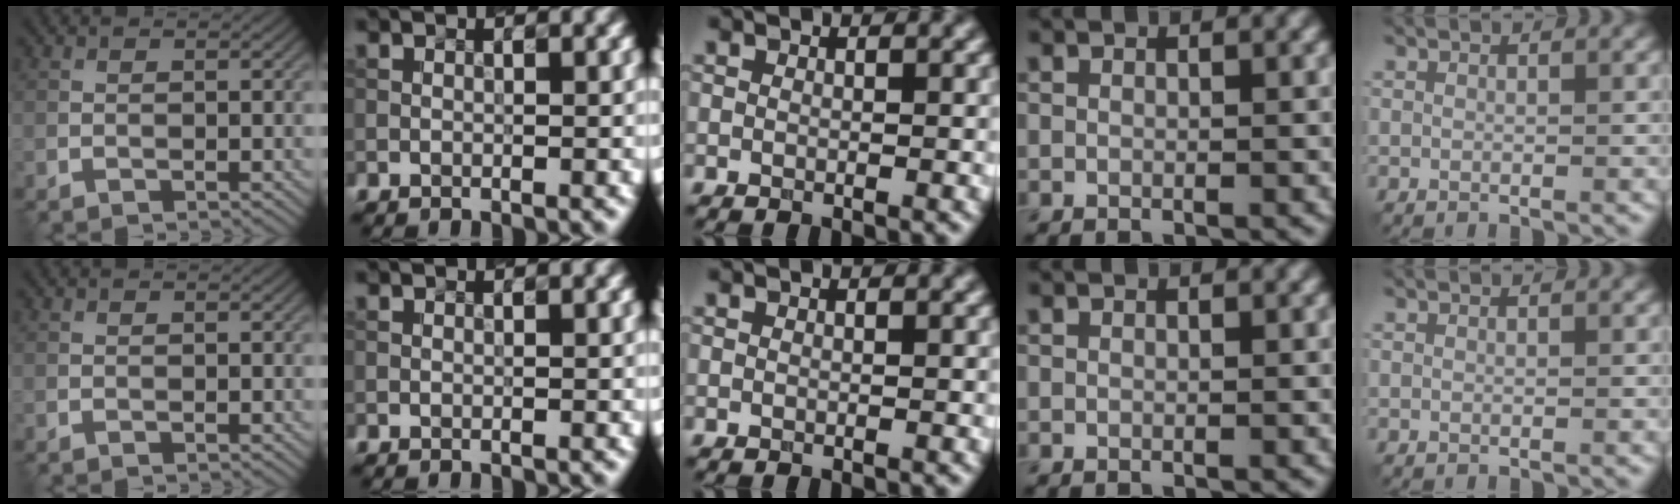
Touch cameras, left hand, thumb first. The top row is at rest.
{}